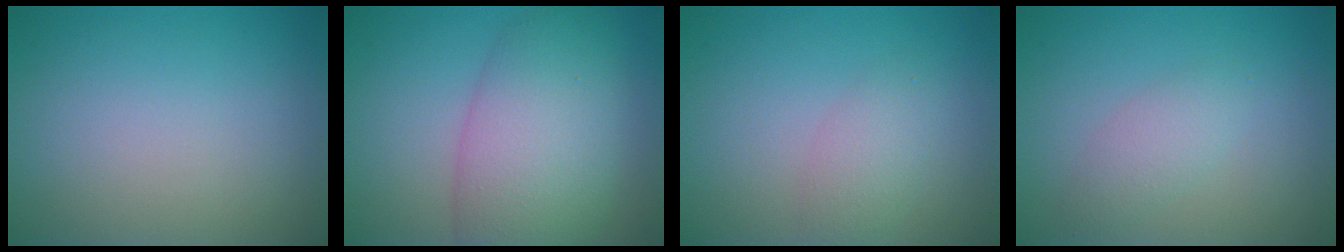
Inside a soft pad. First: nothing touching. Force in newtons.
{"total": 8.5, "press": 8.5, "slide": 0.2}
{"total": 2.2, "press": 2.2, "slide": 0.1}
{"total": 1.9, "press": 1.9, "slide": 0.2}